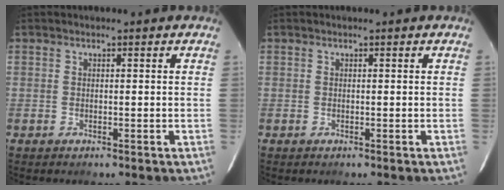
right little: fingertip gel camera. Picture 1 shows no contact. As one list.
[{"total": 0.0}]